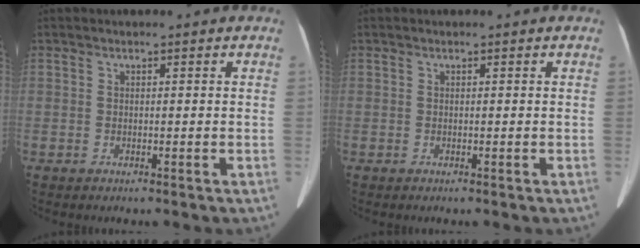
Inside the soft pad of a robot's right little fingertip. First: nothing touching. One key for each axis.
{"total": 0.0}